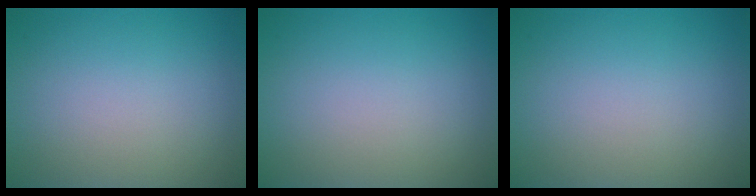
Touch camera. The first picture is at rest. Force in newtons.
{"total": 0.0}
{"total": 0.0}